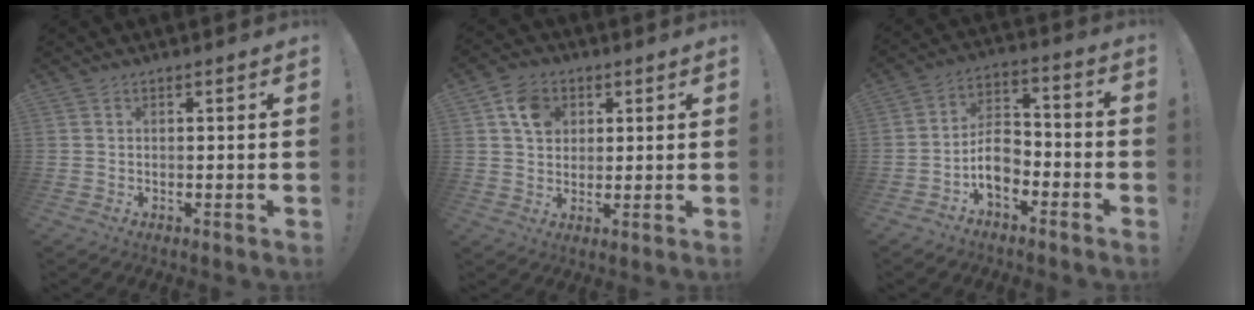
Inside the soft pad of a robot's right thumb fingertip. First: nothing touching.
{"total": 8.3, "force": [3.4, 6.8, 3.4], "torque": [-0.052, -0.003, 0.065]}
{"total": 9.3, "force": [-4.4, 6.4, 5.2], "torque": [-0.088, 0.032, -0.076]}